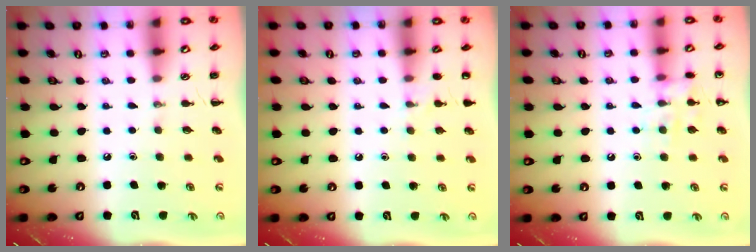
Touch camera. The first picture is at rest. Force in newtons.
{"total": 5.6, "press": 5.2, "slide": 1.9}
{"total": 9.7, "press": 9.7, "slide": 0.8}